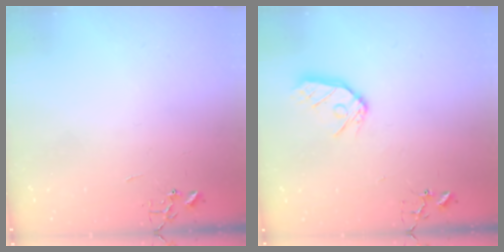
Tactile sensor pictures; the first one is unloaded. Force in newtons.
{"total": 10.7, "press": 10.6, "slide": 1.2}